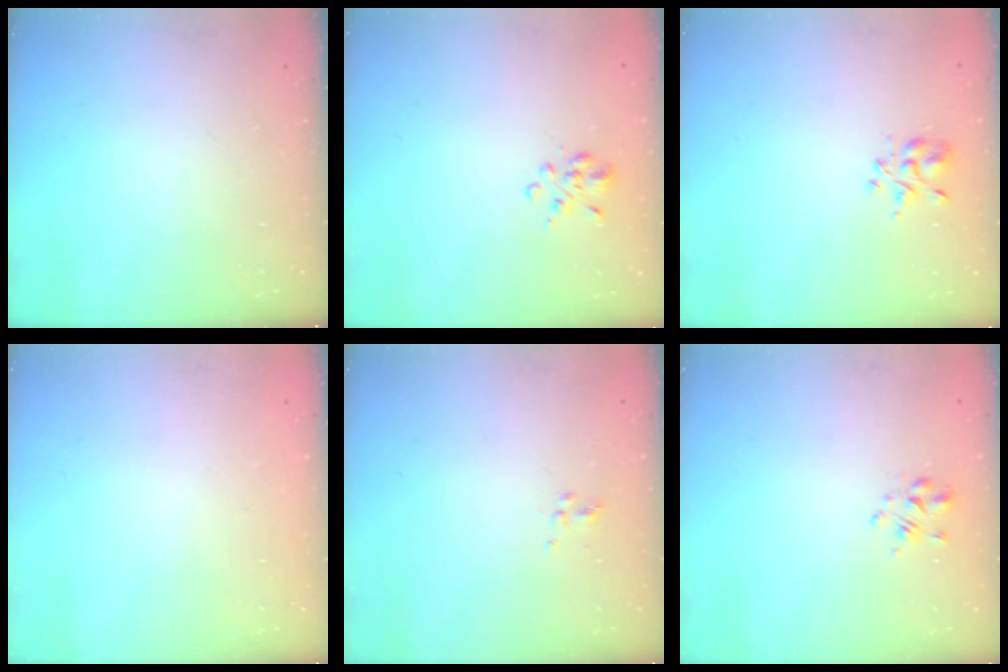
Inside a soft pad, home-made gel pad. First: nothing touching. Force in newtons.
{"total": 2.2, "press": 1.9, "slide": 1.1}
{"total": 2.8, "press": 2.6, "slide": 1.0}
{"total": 1.9, "press": 1.9, "slide": 0.2}
{"total": 2.5, "press": 2.2, "slide": 1.3}
{"total": 2.2, "press": 2.1, "slide": 0.6}